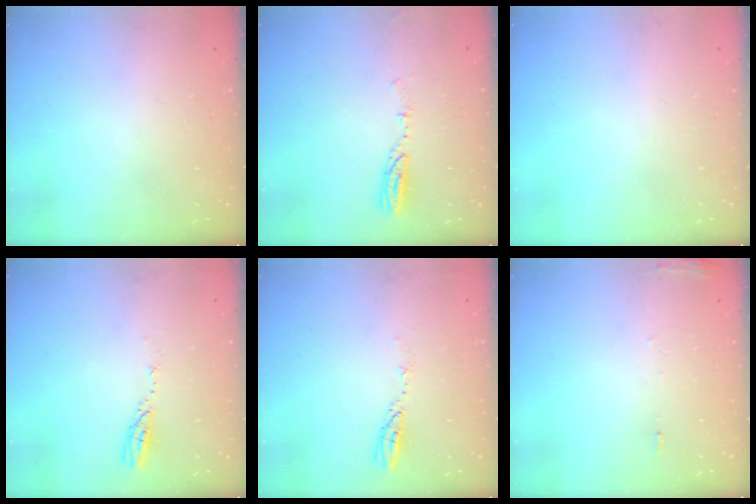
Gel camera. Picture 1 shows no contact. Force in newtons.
{"total": 4.8, "press": 4.7, "slide": 1.0}
{"total": 0.0}
{"total": 3.7, "press": 3.6, "slide": 0.3}
{"total": 3.6, "press": 3.6, "slide": 0.3}
{"total": 5.9, "press": 5.7, "slide": 1.6}